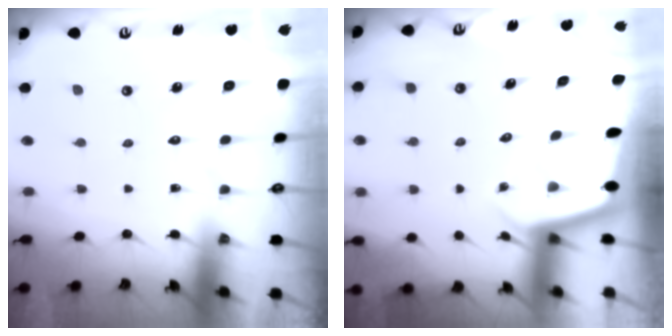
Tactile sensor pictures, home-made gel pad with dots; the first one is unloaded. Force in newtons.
{"total": 1.9, "press": 1.9, "slide": 0.1}